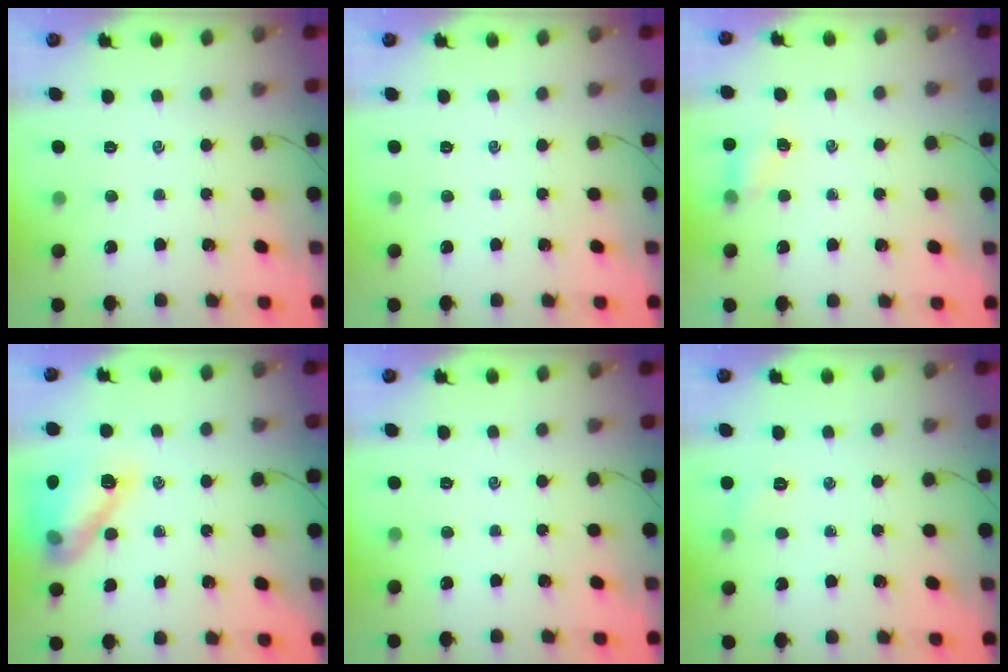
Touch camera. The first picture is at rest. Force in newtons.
{"total": 0.0}
{"total": 4.6, "press": 4.4, "slide": 1.3}
{"total": 13.9, "press": 13.9, "slide": 0.9}
{"total": 0.0}
{"total": 5.3, "press": 5.2, "slide": 0.8}